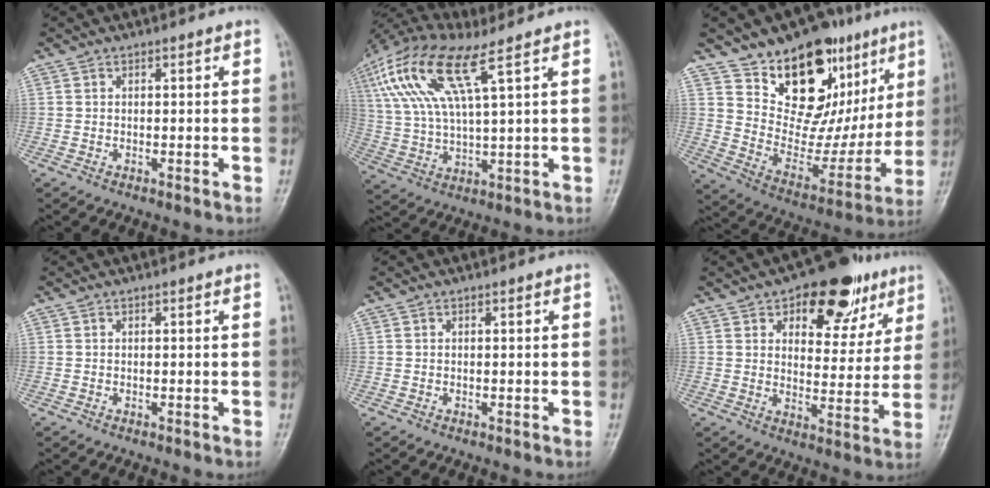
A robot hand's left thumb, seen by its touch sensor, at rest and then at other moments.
{"total": 16.1, "force": [7.4, 4.3, 13.6], "torque": [-0.305, 0.000, 0.143]}
{"total": 23.4, "force": [13.0, 13.5, 14.0], "torque": [-0.140, -0.048, 0.217]}
{"total": 0.0}
{"total": 0.0}
{"total": 16.2, "force": [9.0, 8.7, 10.2], "torque": [-0.076, -0.029, 0.126]}